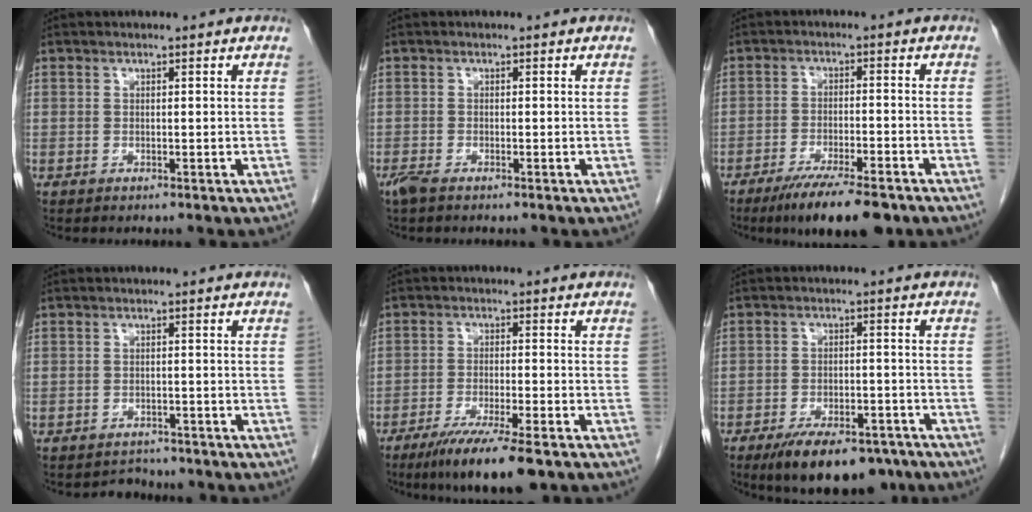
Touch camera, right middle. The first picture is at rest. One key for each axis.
{"total": 1.9, "fx": -1.4, "fy": 0.5, "fz": 1.1, "tx": -0.031, "ty": -0.006, "tz": -0.026}
{"total": 10.6, "fx": -7.8, "fy": 1.9, "fz": 6.9, "tx": -0.104, "ty": -0.019, "tz": -0.121}
{"total": 2.3, "fx": -2.0, "fy": 1.0, "fz": -0.4, "tx": 0.000, "ty": 0.000, "tz": -0.030}
{"total": 9.6, "fx": -6.6, "fy": 0.6, "fz": 7.0, "tx": -0.113, "ty": -0.023, "tz": -0.105}
{"total": 11.7, "fx": -8.7, "fy": 4.6, "fz": 6.4, "tx": -0.089, "ty": -0.001, "tz": -0.132}